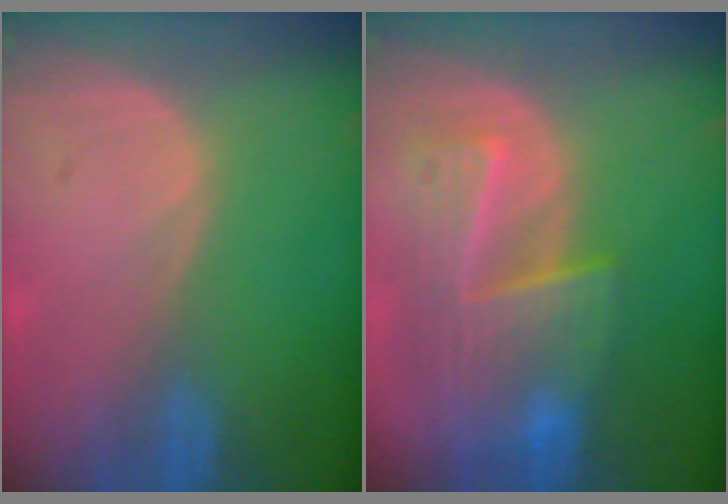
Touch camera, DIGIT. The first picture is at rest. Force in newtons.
{"total": 9.5, "press": 8.4, "slide": 4.4}